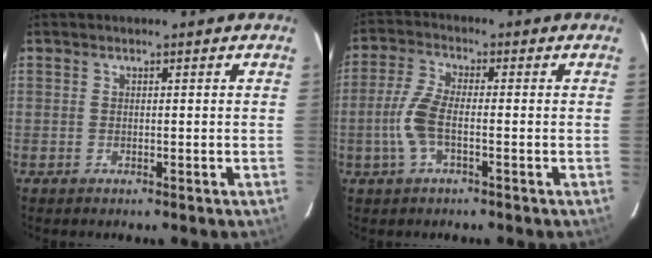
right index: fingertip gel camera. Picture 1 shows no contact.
{"total": 6.9, "force": [-1.8, 2.3, 6.3], "torque": [-0.143, 0.004, -0.039]}